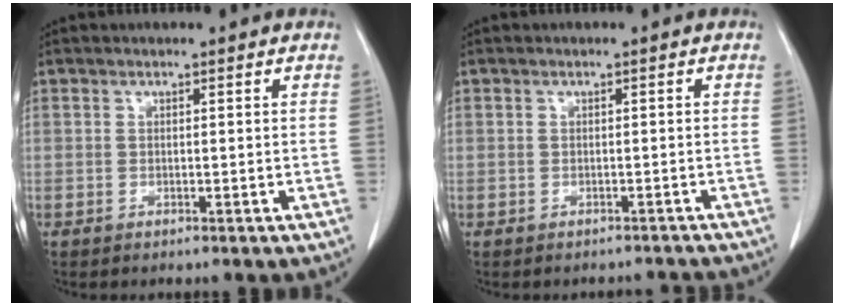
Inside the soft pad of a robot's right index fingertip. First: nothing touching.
{"total": 3.0, "force": [-2.5, 1.7, -0.3], "torque": [0.007, 0.013, -0.036]}